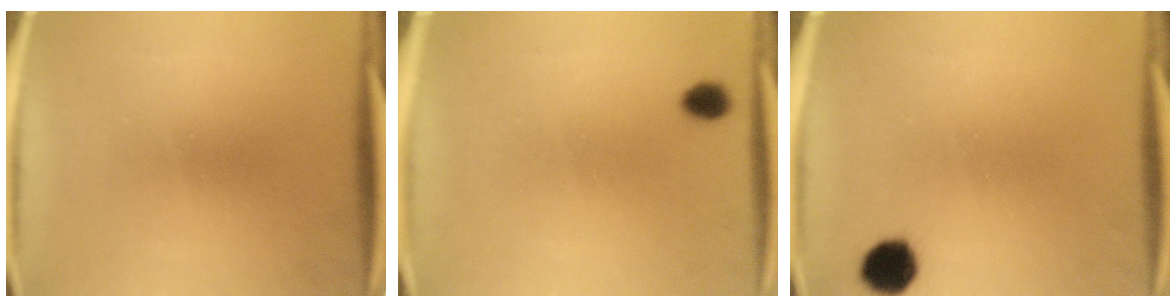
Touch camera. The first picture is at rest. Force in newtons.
{"total": 3.0}
{"total": 5.7}